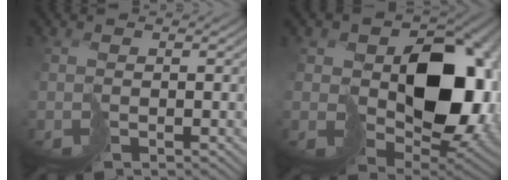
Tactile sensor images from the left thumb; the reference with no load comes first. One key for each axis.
{"total": 17.0, "fx": 2.0, "fy": 12.2, "fz": 11.6, "tx": -0.156, "ty": -0.034, "tz": 0.064}